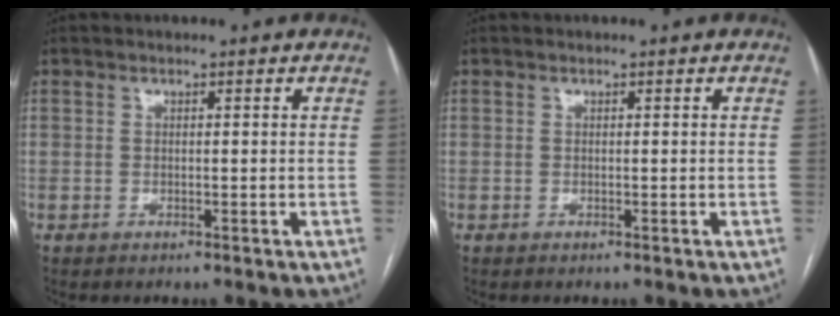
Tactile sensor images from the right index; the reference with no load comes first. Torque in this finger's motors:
{"motor_torque": [0.00, 0.00, 0.00, 0.01]}